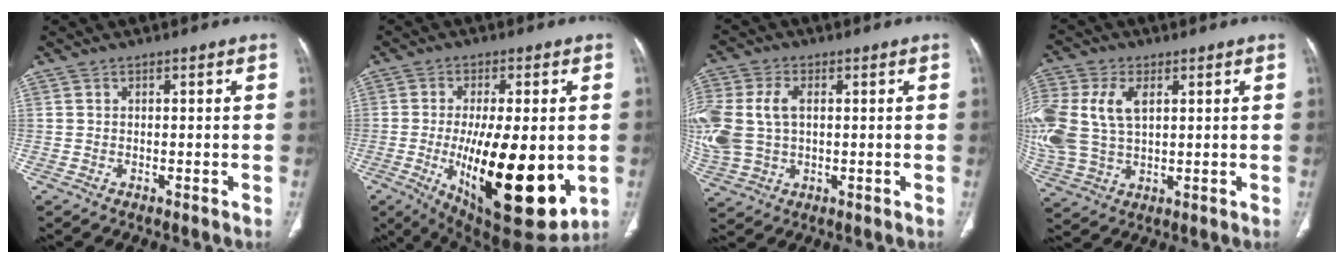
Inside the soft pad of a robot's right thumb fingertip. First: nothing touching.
{"total": 22.8, "force": [-3.8, 8.1, 21.0], "torque": [-0.315, -0.035, -0.035]}
{"total": 16.0, "force": [1.4, 11.2, 11.4], "torque": [-0.307, 0.009, 0.039]}
{"total": 16.4, "force": [3.4, 10.3, 12.3], "torque": [-0.311, 0.005, 0.070]}